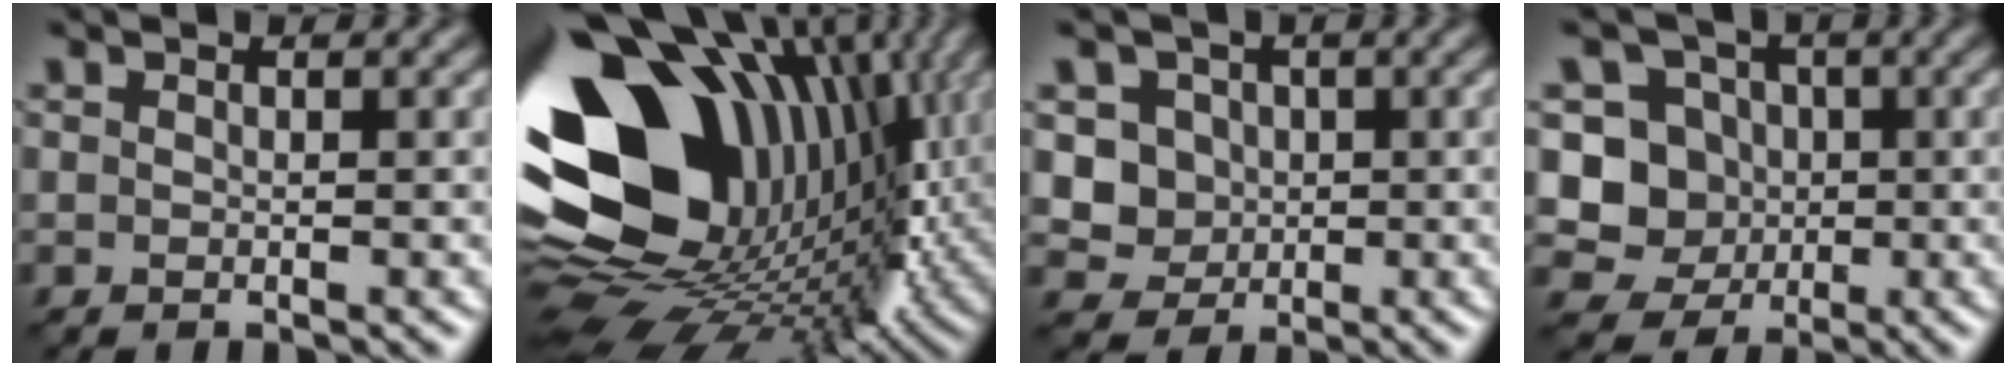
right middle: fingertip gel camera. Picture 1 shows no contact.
{"total": 19.9, "force": [3.3, 13.9, 14.0], "torque": [-0.260, -0.028, 0.078]}
{"total": 3.7, "force": [0.3, 3.4, 1.3], "torque": [-0.028, -0.006, 0.008]}
{"total": 7.7, "force": [0.0, 7.2, 2.6], "torque": [-0.048, 0.025, -0.029]}